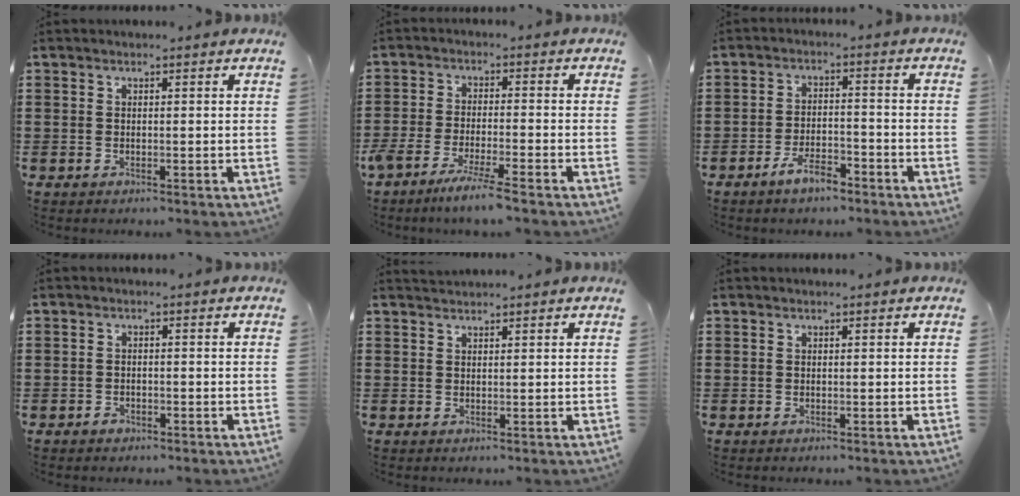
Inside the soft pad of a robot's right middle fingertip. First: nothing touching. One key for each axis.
{"total": 5.4, "fx": -4.6, "fy": -0.5, "fz": 2.9, "tx": -0.066, "ty": -0.022, "tz": -0.088}
{"total": 4.9, "fx": -3.7, "fy": 1.5, "fz": 2.9, "tx": -0.060, "ty": 0.009, "tz": -0.073}
{"total": 1.1, "fx": -0.8, "fy": 0.6, "fz": 0.4, "tx": -0.010, "ty": -0.001, "tz": -0.017}
{"total": 1.1, "fx": 1.1, "fy": 0.0, "fz": 0.0, "tx": -0.004, "ty": -0.002, "tz": 0.022}
{"total": 0.0}